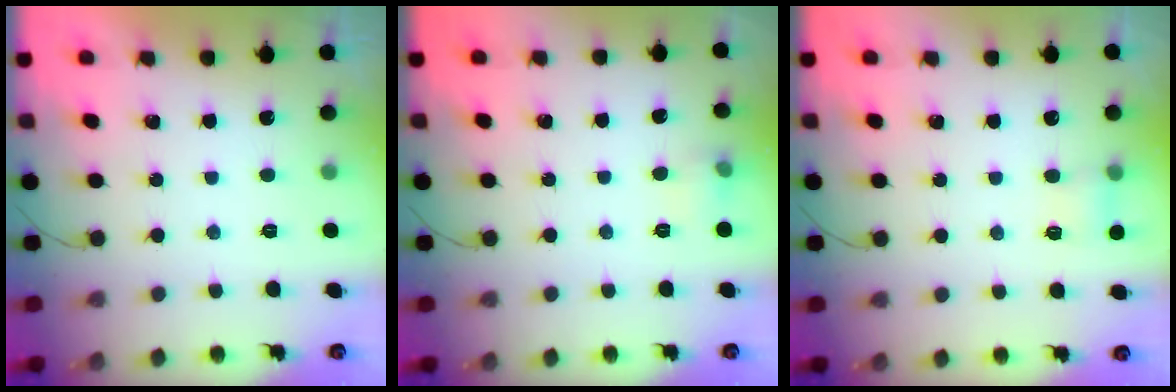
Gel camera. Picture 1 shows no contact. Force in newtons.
{"total": 5.3, "press": 5.1, "slide": 1.5}
{"total": 3.8, "press": 3.6, "slide": 1.2}